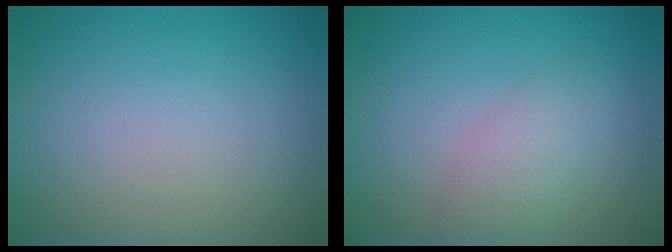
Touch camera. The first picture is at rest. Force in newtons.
{"total": 2.8, "press": 2.8, "slide": 0.0}